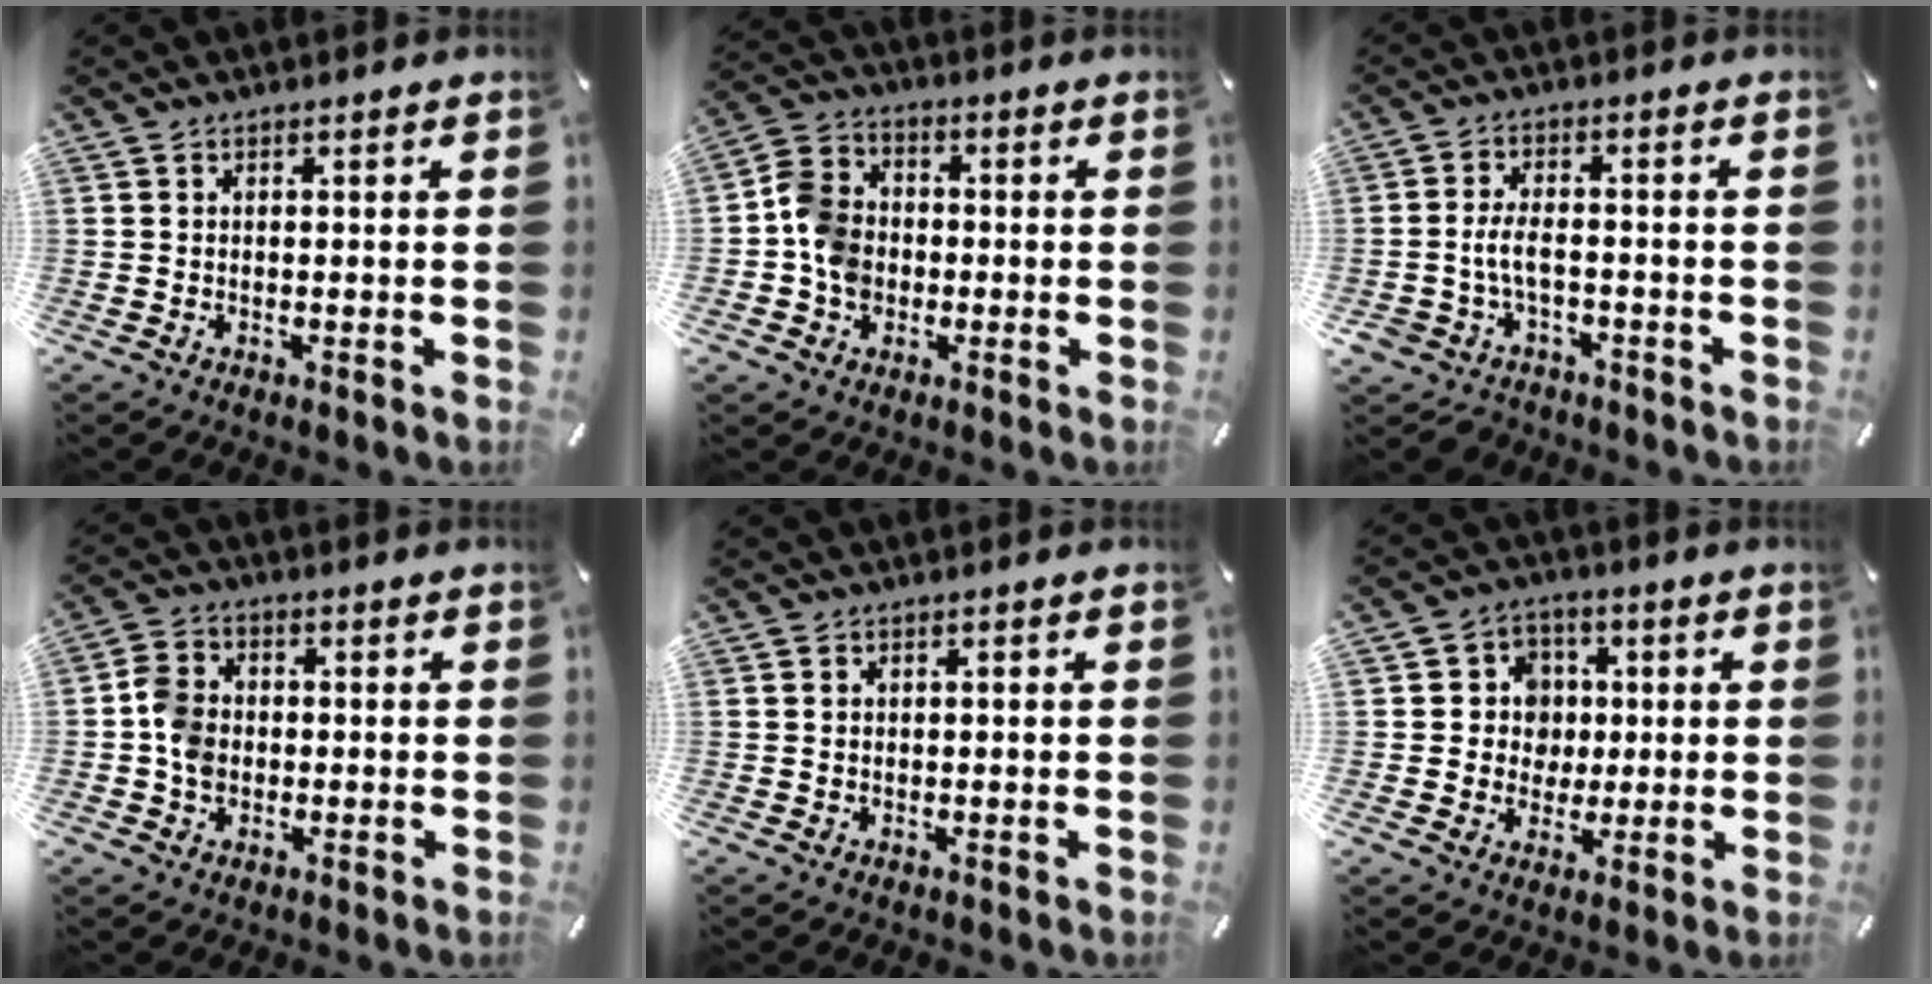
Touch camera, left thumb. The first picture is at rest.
{"total": 8.8, "force": [-1.7, 7.7, 3.9], "torque": [-0.085, 0.023, -0.028]}
{"total": 5.9, "force": [-2.0, 3.9, 3.9], "torque": [-0.097, 0.008, -0.043]}
{"total": 6.7, "force": [-1.1, 5.8, 3.2], "torque": [-0.063, 0.009, -0.018]}
{"total": 1.0, "force": [-0.1, 0.8, 0.5], "torque": [-0.010, 0.006, -0.005]}
{"total": 8.4, "force": [0.4, 8.2, 1.6], "torque": [-0.025, 0.004, 0.010]}